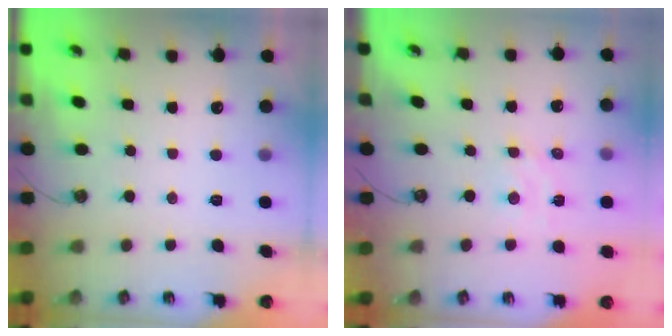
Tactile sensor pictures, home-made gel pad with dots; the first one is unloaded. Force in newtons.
{"total": 2.9, "press": 2.9, "slide": 0.6}